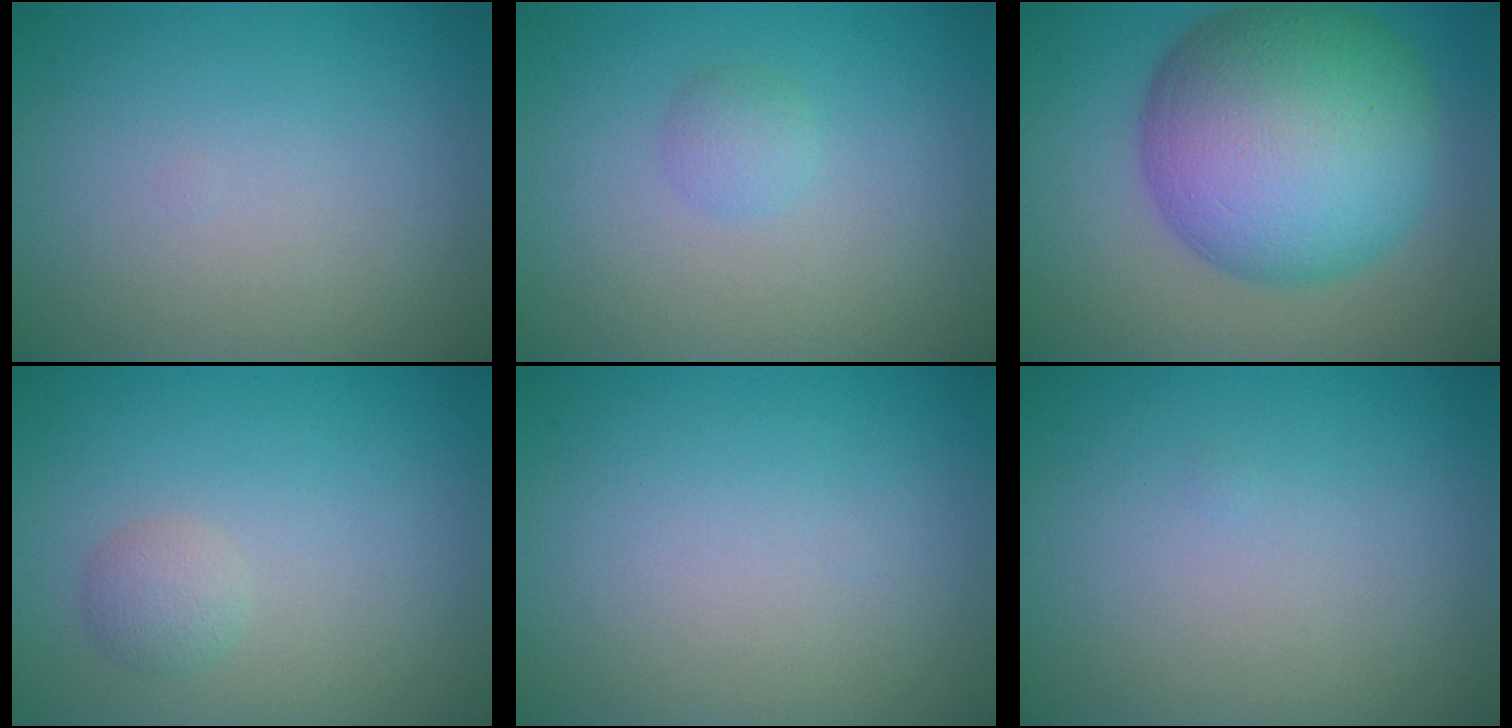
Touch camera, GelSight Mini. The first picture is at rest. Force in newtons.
{"total": 1.3, "press": 1.3, "slide": 0.0}
{"total": 15.2, "press": 15.2, "slide": 0.1}
{"total": 1.6, "press": 1.6, "slide": 0.1}
{"total": 0.0}
{"total": 0.0}